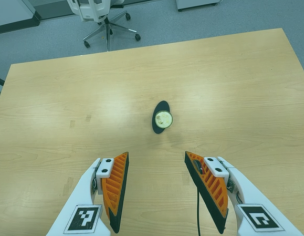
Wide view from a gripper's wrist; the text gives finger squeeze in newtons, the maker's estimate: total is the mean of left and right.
{"total": 0.0}